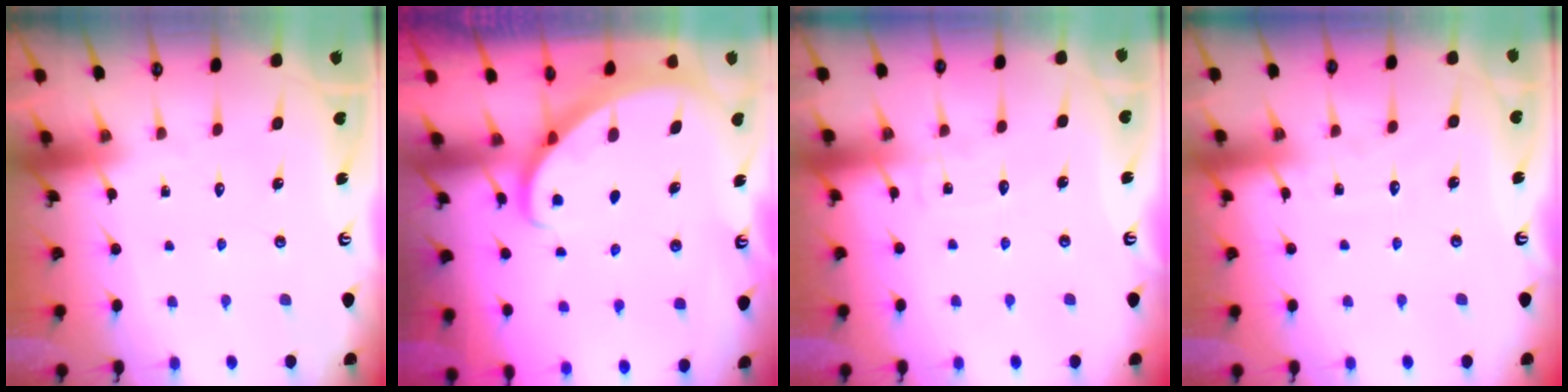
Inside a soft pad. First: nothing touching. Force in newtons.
{"total": 2.5, "press": 2.5, "slide": 0.3}
{"total": 3.9, "press": 3.9, "slide": 0.4}
{"total": 4.5, "press": 4.5, "slide": 0.3}